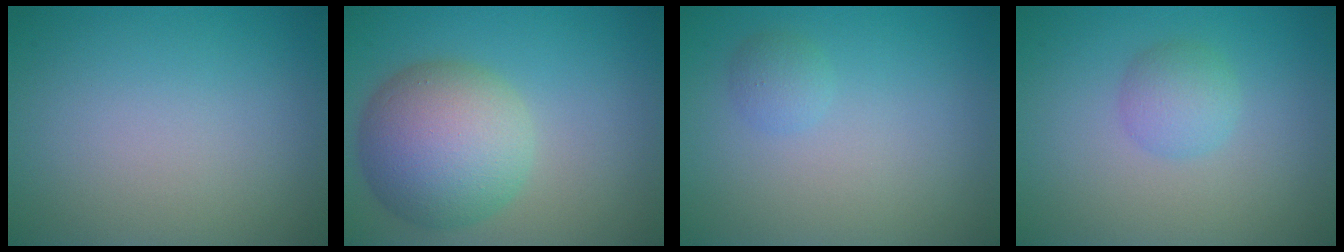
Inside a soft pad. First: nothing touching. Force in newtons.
{"total": 8.5, "press": 8.5, "slide": 0.4}
{"total": 1.2, "press": 1.2, "slide": 0.0}
{"total": 2.1, "press": 2.1, "slide": 0.1}